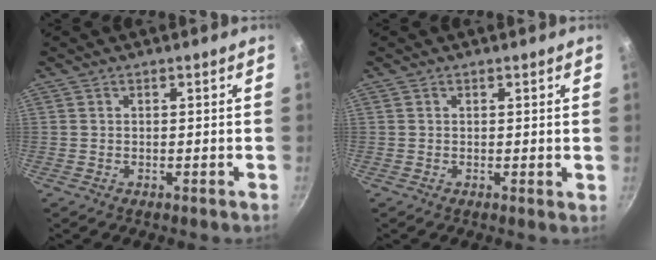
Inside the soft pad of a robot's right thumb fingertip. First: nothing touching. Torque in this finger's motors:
{"motor_torque": [-0.49, -0.07, -0.22, 0.21, -0.02]}